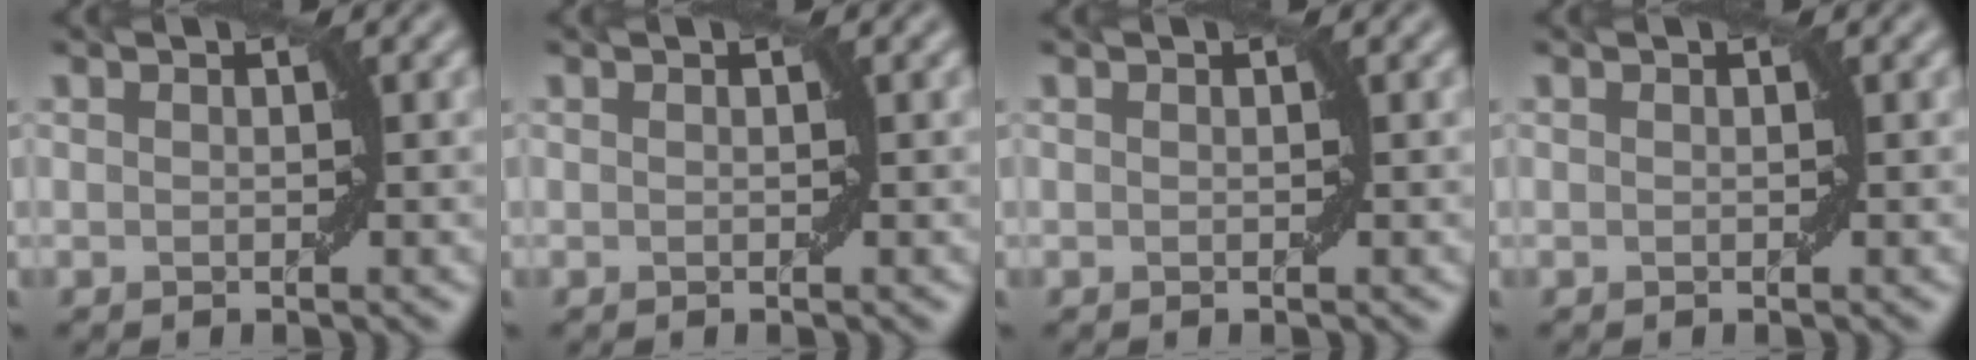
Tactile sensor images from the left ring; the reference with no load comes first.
{"total": 0.0}
{"total": 0.0}
{"total": 0.0}